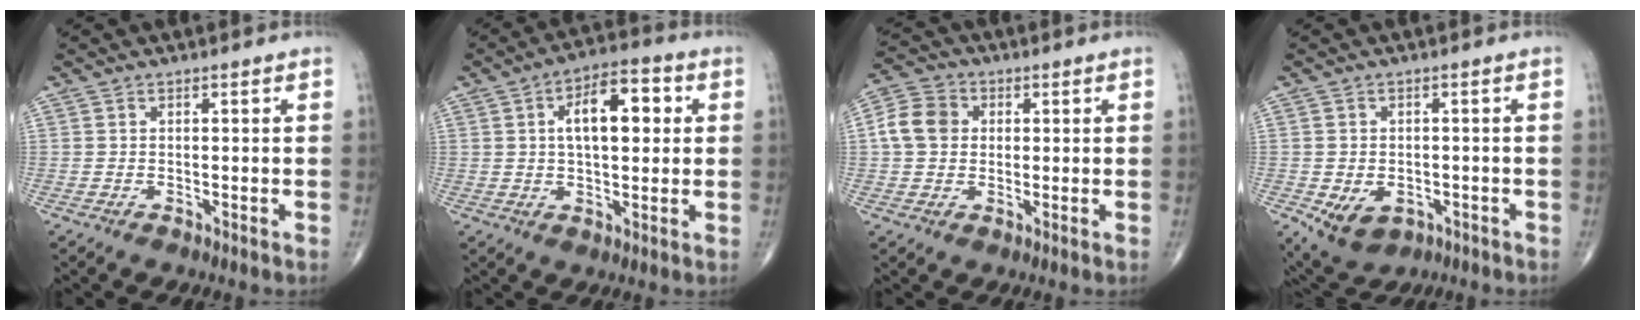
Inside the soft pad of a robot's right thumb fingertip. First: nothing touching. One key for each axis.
{"total": 11.3, "fx": 2.4, "fy": 5.4, "fz": 9.6, "tx": -0.126, "ty": 0.013, "tz": 0.030}
{"total": 7.5, "fx": 0.9, "fy": 6.2, "fz": 4.0, "tx": -0.067, "ty": 0.013, "tz": 0.007}
{"total": 7.9, "fx": -3.1, "fy": 5.6, "fz": 4.6, "tx": -0.069, "ty": 0.010, "tz": -0.035}